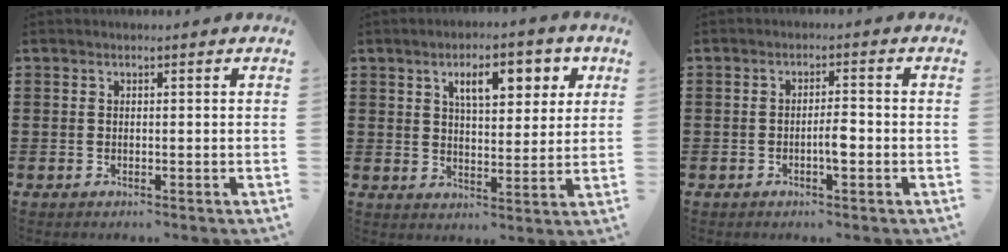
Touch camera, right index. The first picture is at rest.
{"total": 8.0, "force": [3.8, 3.2, 6.3], "torque": [-0.094, -0.003, 0.056]}
{"total": 3.1, "force": [-1.0, 0.7, 2.9], "torque": [-0.059, 0.001, -0.020]}